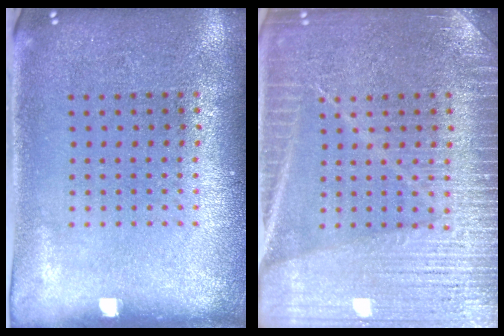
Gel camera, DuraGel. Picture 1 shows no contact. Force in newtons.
{"total": 3.8, "press": 3.8, "slide": 0.6}